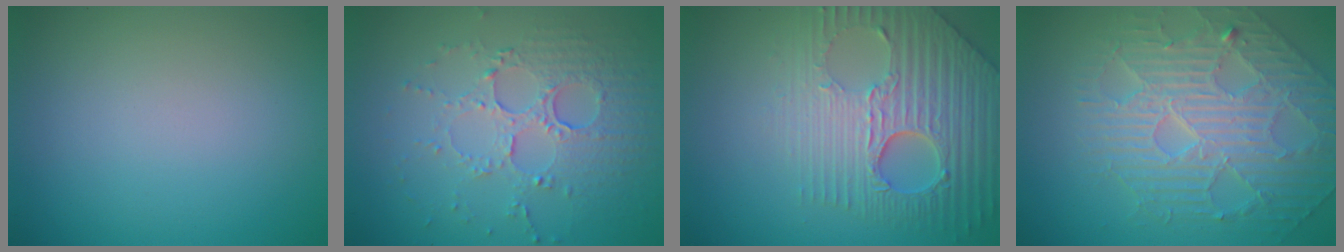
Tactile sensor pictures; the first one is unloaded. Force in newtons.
{"total": 5.5, "press": 3.7, "slide": 4.1}
{"total": 6.7, "press": 5.5, "slide": 4.0}
{"total": 5.0, "press": 4.8, "slide": 1.5}